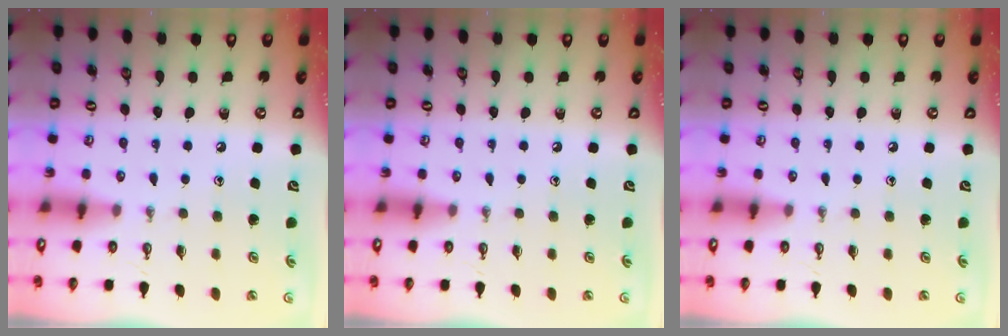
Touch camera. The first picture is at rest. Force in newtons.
{"total": 0.0}
{"total": 0.0}